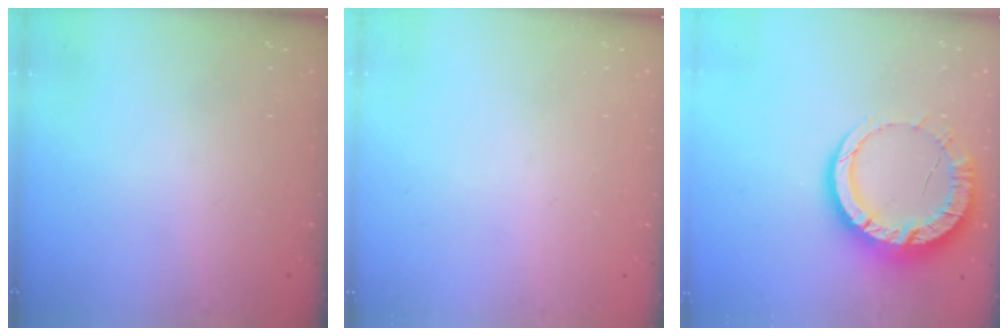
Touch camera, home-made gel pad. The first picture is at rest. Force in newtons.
{"total": 0.0}
{"total": 13.4, "press": 13.3, "slide": 1.1}